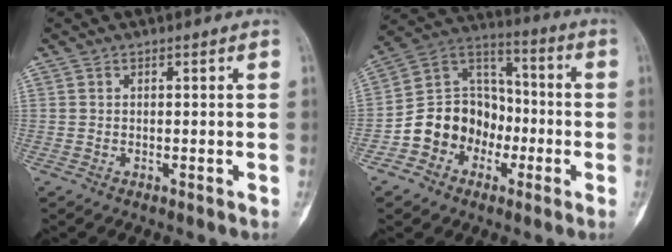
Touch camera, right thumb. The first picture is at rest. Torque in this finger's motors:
{"motor_torque": [0.36, 0.34, 0.78, -0.46, 0.17]}